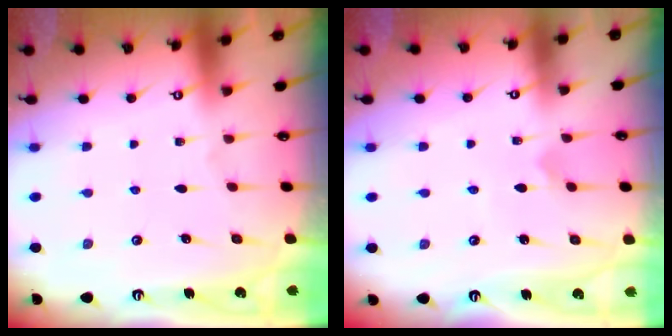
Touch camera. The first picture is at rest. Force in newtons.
{"total": 2.3, "press": 2.3, "slide": 0.2}